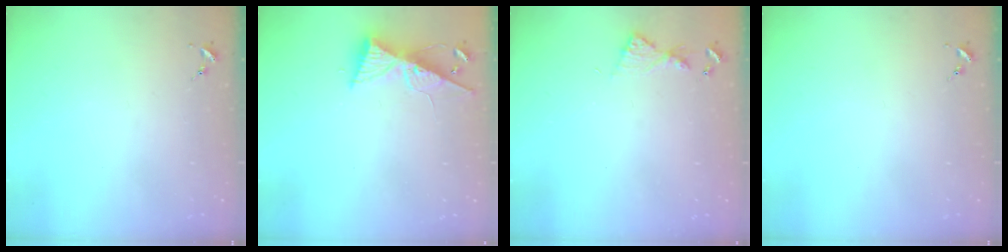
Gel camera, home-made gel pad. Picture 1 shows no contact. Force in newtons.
{"total": 9.6, "press": 9.6, "slide": 0.4}
{"total": 5.7, "press": 5.6, "slide": 0.6}
{"total": 0.0}